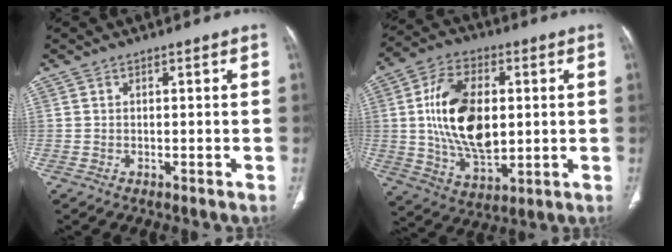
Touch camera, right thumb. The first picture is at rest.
{"total": 17.8, "force": [1.7, 10.4, 14.3], "torque": [-0.241, -0.004, 0.038]}